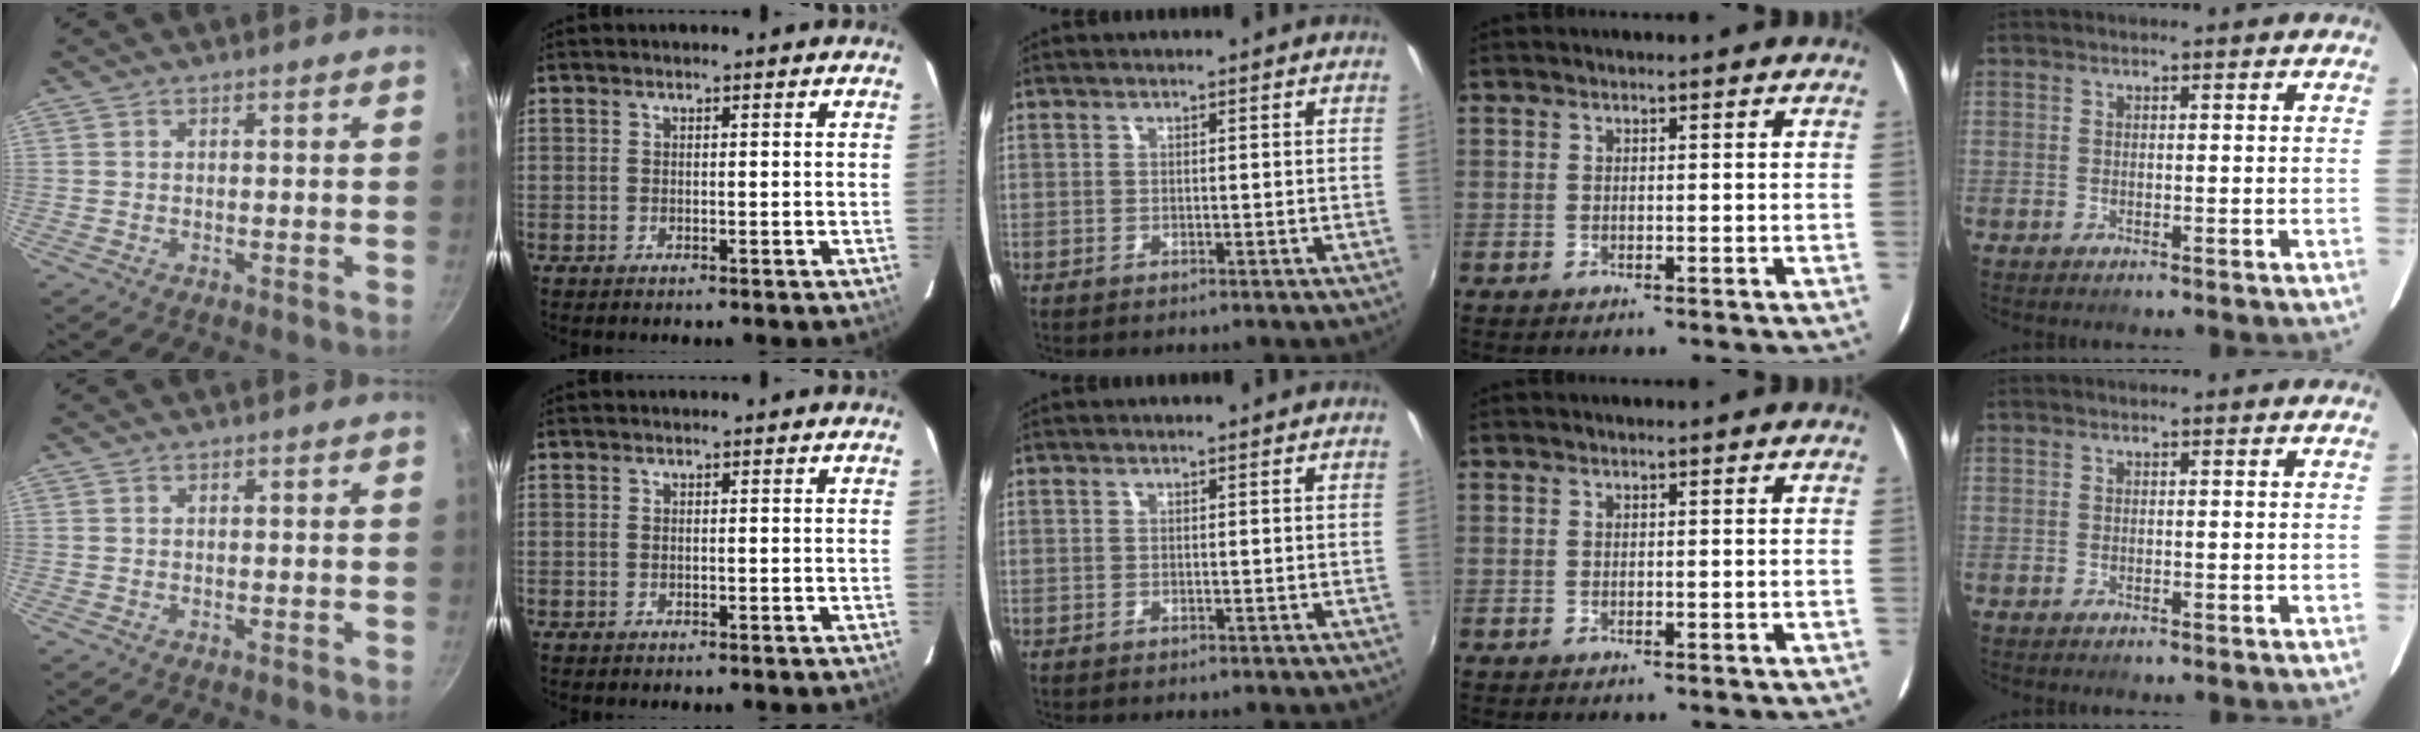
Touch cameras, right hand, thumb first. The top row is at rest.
{}